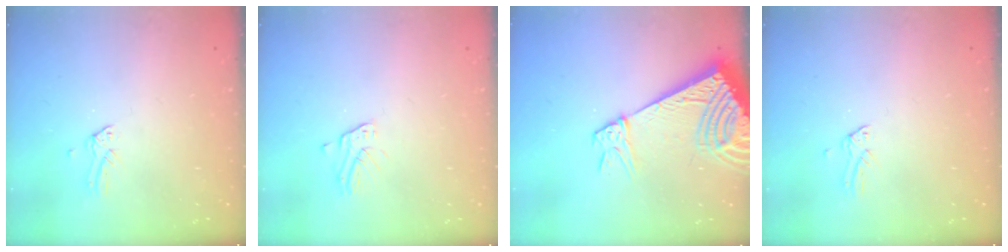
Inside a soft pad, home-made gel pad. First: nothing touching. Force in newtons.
{"total": 2.2, "press": 2.2, "slide": 0.2}
{"total": 16.8, "press": 16.6, "slide": 2.7}
{"total": 0.0}